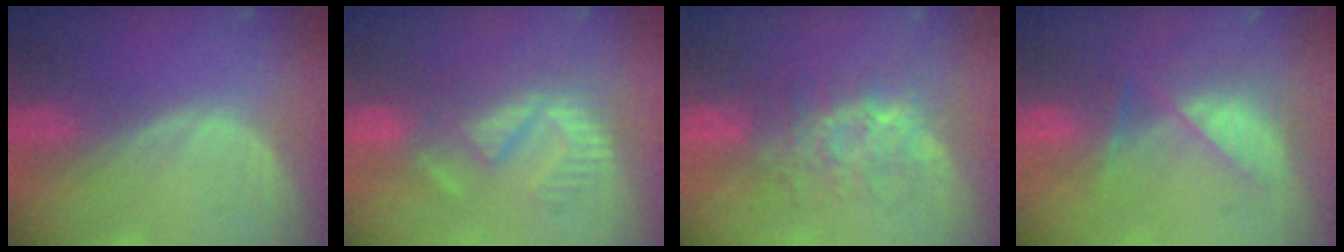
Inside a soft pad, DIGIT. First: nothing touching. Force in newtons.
{"total": 8.8, "press": 7.9, "slide": 3.9}
{"total": 7.6, "press": 7.3, "slide": 1.9}
{"total": 8.1, "press": 7.1, "slide": 4.0}